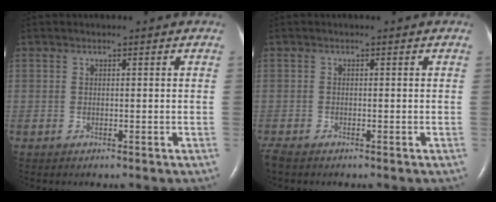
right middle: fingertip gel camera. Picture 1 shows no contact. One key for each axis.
{"total": 1.9, "fx": -1.5, "fy": 0.5, "fz": 0.9, "tx": -0.026, "ty": -0.007, "tz": -0.028}